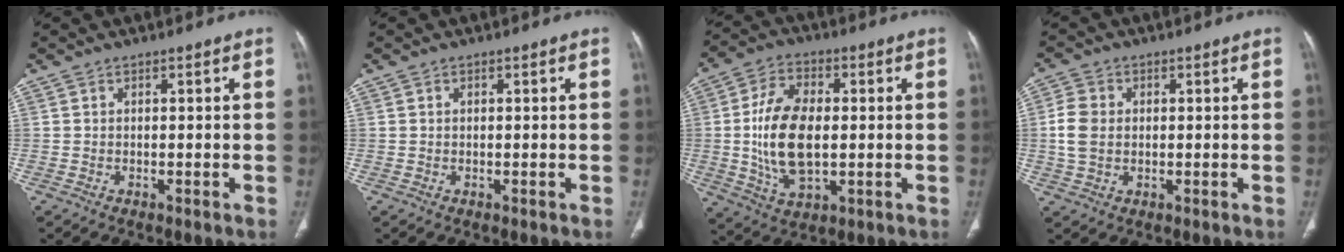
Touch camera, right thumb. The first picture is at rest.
{"total": 0.0}
{"total": 14.3, "force": [-0.2, 8.1, 11.8], "torque": [-0.219, 0.001, 0.000]}
{"total": 5.8, "force": [0.3, 4.4, 3.7], "torque": [-0.078, 0.007, 0.004]}